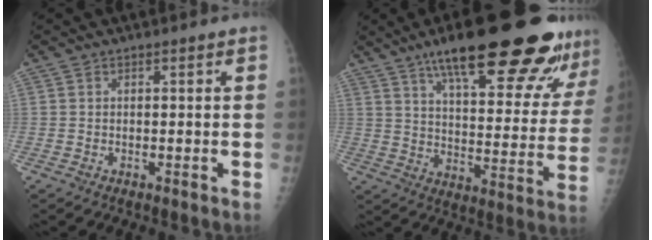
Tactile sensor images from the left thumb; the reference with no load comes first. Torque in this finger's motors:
{"motor_torque": [1.07, -0.32, 1.90, -0.87, 0.33]}